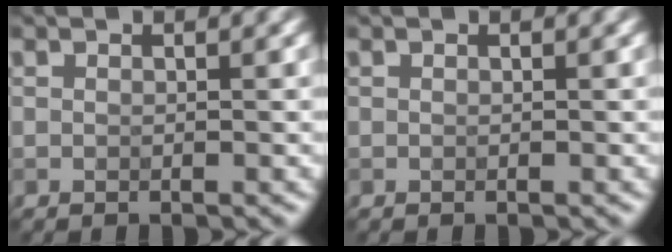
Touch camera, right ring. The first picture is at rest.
{"total": 0.0}